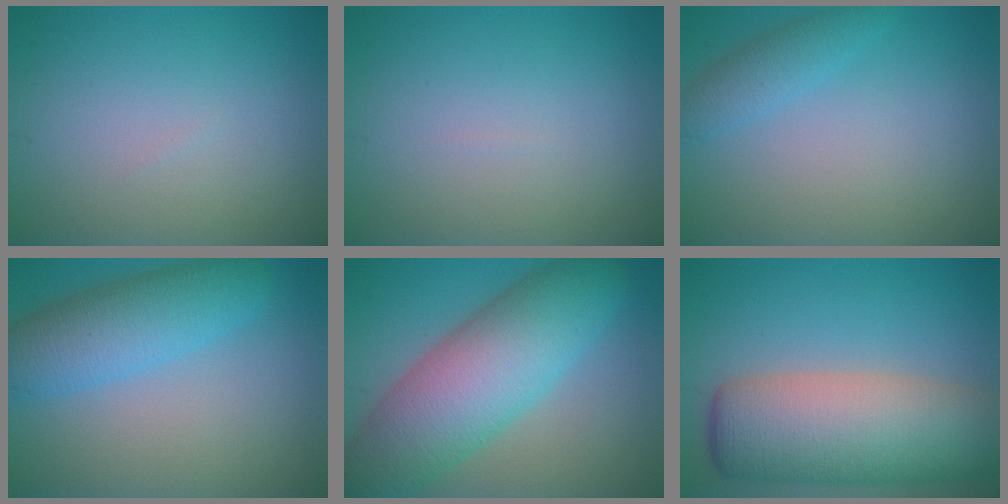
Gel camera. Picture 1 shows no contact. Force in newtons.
{"total": 0.0}
{"total": 2.3, "press": 2.3, "slide": 0.1}
{"total": 6.2, "press": 6.2, "slide": 0.2}
{"total": 10.9, "press": 10.9, "slide": 0.3}
{"total": 11.3, "press": 11.3, "slide": 0.7}